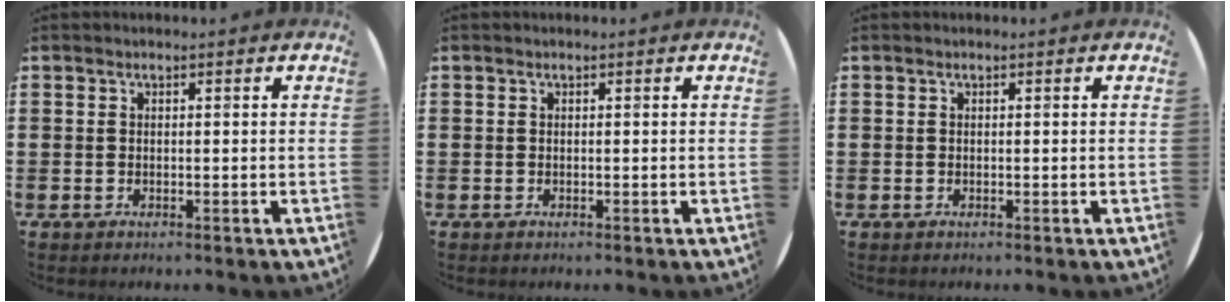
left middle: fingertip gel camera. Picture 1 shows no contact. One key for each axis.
{"total": 0.0}
{"total": 0.0}